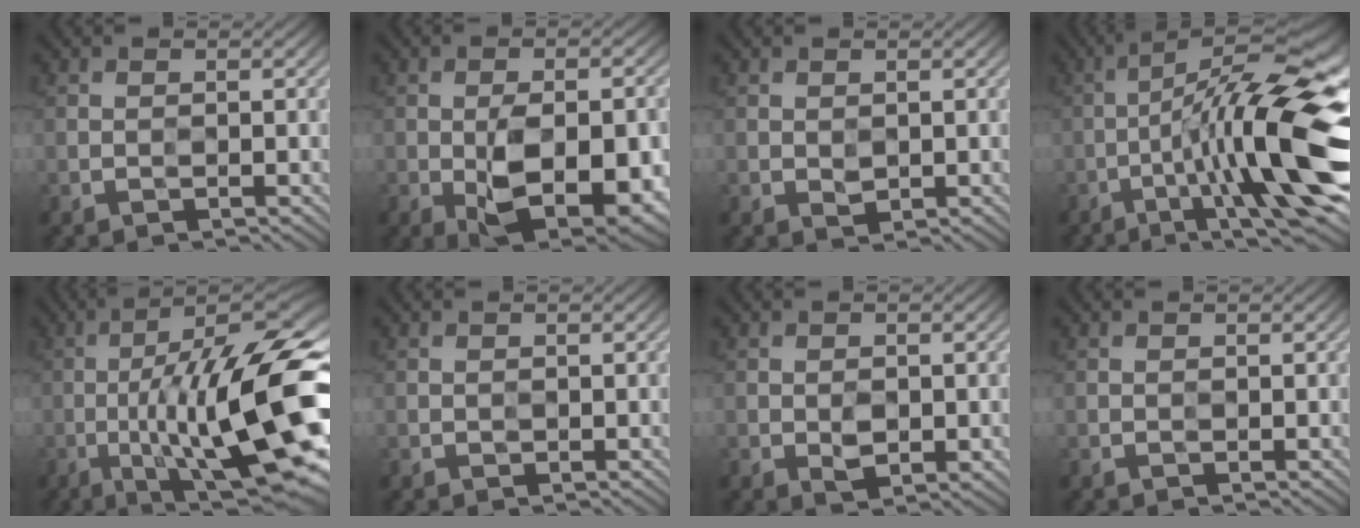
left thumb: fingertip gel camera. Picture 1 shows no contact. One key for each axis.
{"total": 11.4, "fx": -3.5, "fy": 5.7, "fz": 9.2, "tx": -0.140, "ty": -0.023, "tz": -0.043}
{"total": 1.0, "fx": 0.3, "fy": 0.9, "fz": 0.5, "tx": -0.009, "ty": -0.004, "tz": 0.009}
{"total": 17.1, "fx": -4.3, "fy": 3.9, "fz": 16.1, "tx": -0.230, "ty": 0.006, "tz": -0.055}
{"total": 19.6, "fx": -4.6, "fy": 5.4, "fz": 18.2, "tx": -0.273, "ty": -0.005, "tz": -0.062}
{"total": 0.9, "fx": -0.1, "fy": 0.8, "fz": 0.5, "tx": -0.009, "ty": -0.002, "tz": 0.000}
{"total": 2.2, "fx": -0.5, "fy": 1.5, "fz": 1.5, "tx": -0.024, "ty": -0.006, "tz": -0.004}
{"total": 0.0}